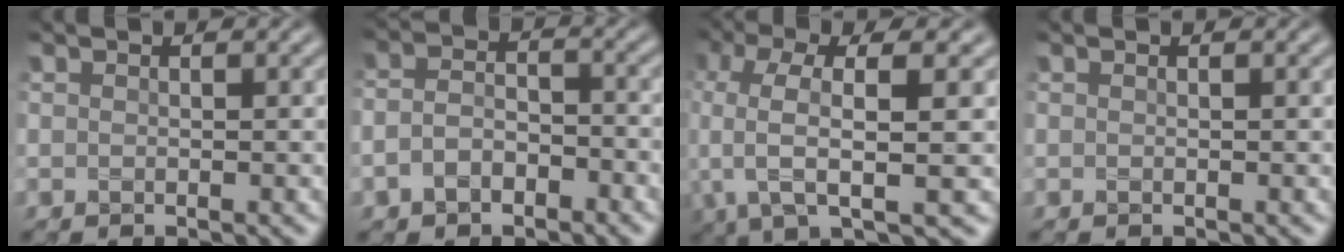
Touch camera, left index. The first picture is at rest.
{"total": 3.2, "force": [-1.6, 1.9, 2.0], "torque": [-0.040, 0.002, -0.038]}
{"total": 7.7, "force": [-0.8, 2.4, 7.3], "torque": [-0.145, 0.004, -0.021]}
{"total": 0.0}